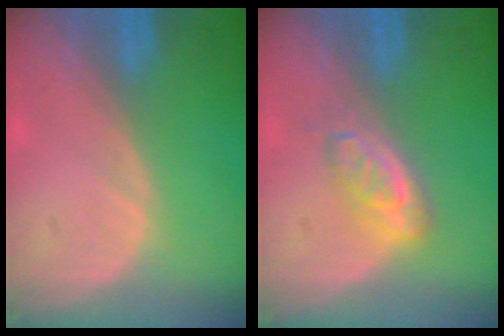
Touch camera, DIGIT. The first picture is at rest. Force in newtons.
{"total": 4.4, "press": 4.1, "slide": 1.6}